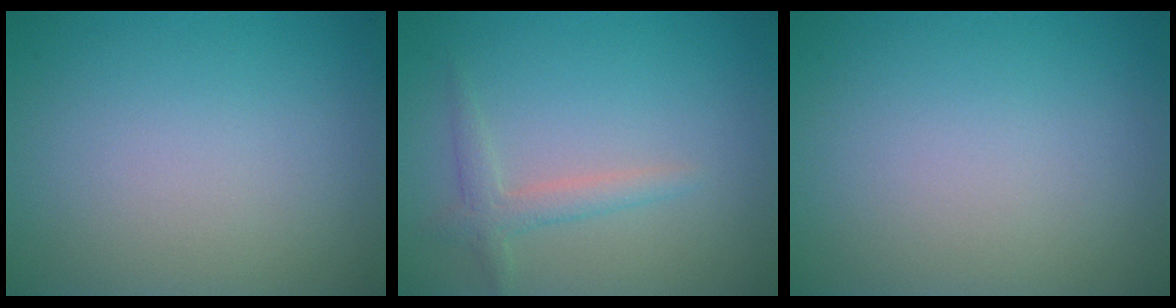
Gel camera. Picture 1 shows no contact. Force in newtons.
{"total": 2.0, "press": 2.0, "slide": 0.2}
{"total": 0.0}